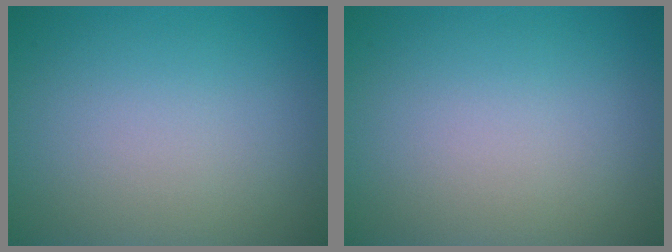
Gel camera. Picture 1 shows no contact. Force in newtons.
{"total": 0.0}